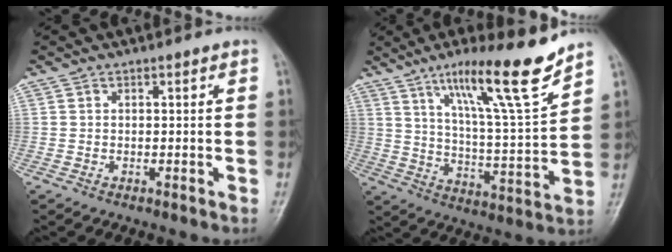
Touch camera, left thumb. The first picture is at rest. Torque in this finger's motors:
{"motor_torque": [0.52, 0.31, 1.44, -1.32, 0.33]}